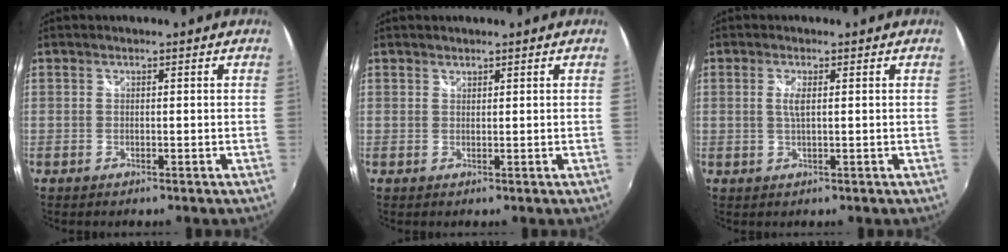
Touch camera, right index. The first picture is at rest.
{"total": 0.7, "force": [0.6, 0.3, 0.0], "torque": [0.001, 0.001, 0.011]}
{"total": 2.1, "force": [0.5, 0.2, 2.0], "torque": [-0.040, 0.003, 0.009]}